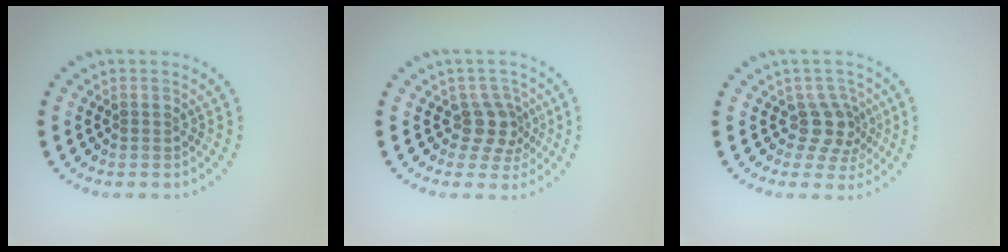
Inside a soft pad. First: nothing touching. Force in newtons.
{"total": 2.9, "press": 2.1, "slide": 1.9}
{"total": 2.8, "press": 2.2, "slide": 1.8}